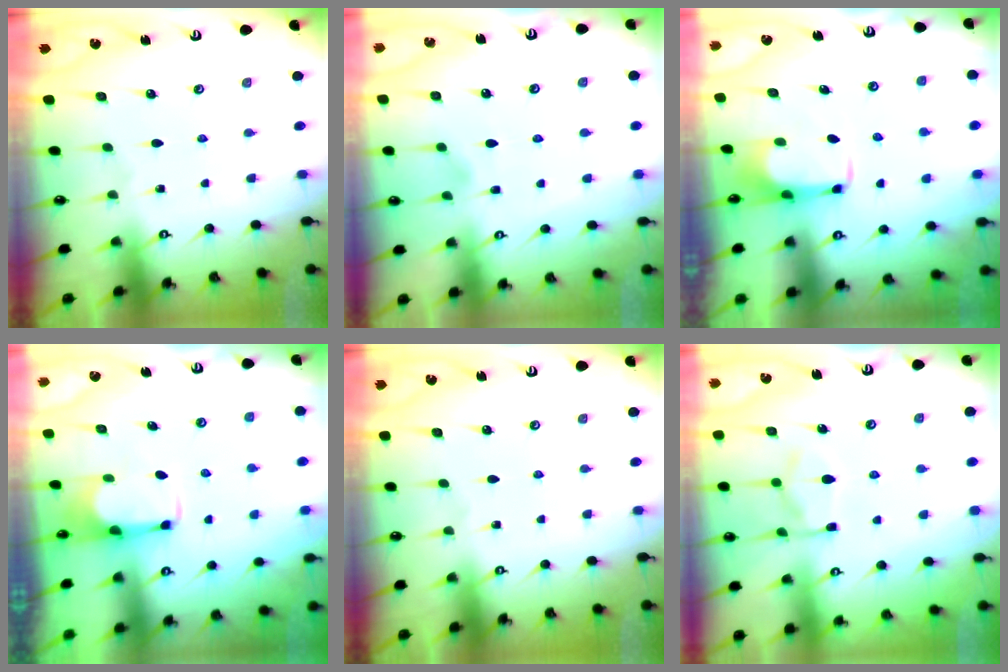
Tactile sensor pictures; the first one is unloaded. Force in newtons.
{"total": 1.0, "press": 0.0, "slide": 1.0}
{"total": 2.1, "press": 2.1, "slide": 0.4}
{"total": 1.8, "press": 1.6, "slide": 0.7}
{"total": 0.0}
{"total": 7.3, "press": 7.1, "slide": 1.6}